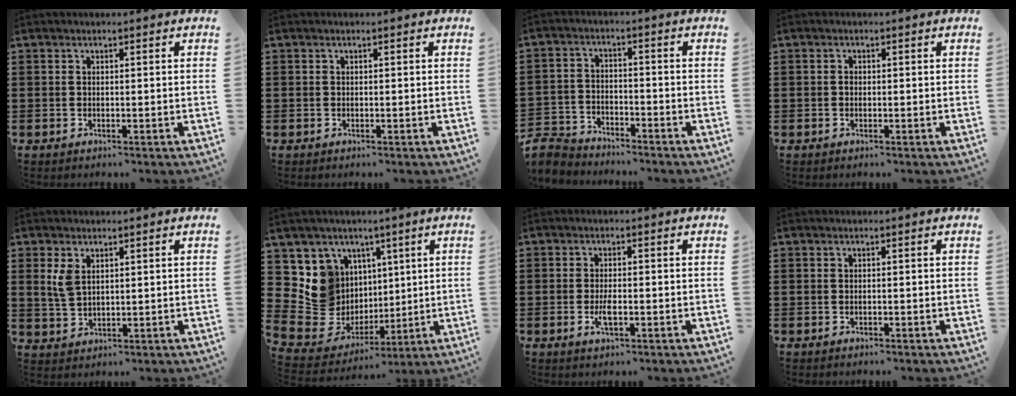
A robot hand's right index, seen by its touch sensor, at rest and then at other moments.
{"total": 0.0}
{"total": 4.8, "force": [-4.7, 1.1, 0.2], "torque": [-0.027, 0.001, -0.102]}
{"total": 0.6, "force": [-0.2, 0.5, 0.3], "torque": [-0.008, 0.001, -0.004]}
{"total": 3.3, "force": [1.5, 1.8, 2.2], "torque": [-0.049, 0.006, 0.028]}
{"total": 9.6, "force": [1.2, 9.3, 1.8], "torque": [-0.089, -0.032, 0.034]}
{"total": 2.8, "force": [-0.8, 0.7, 2.5], "torque": [-0.055, -0.007, -0.015]}
{"total": 0.0}